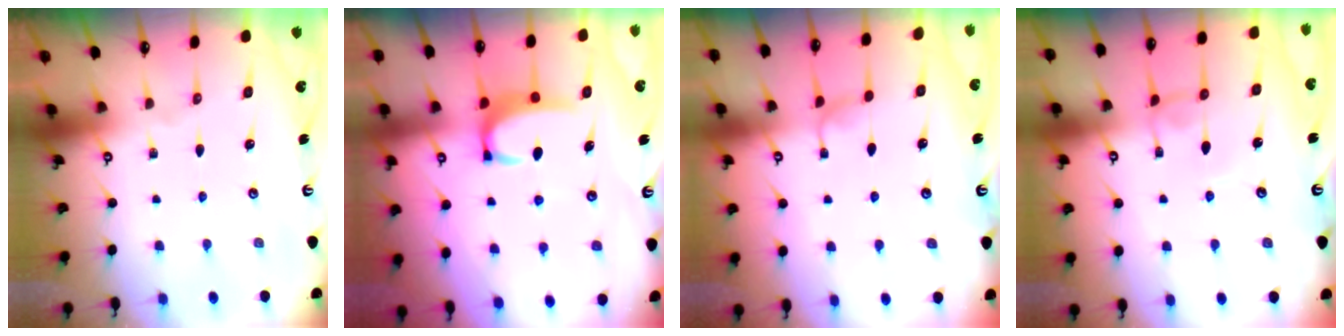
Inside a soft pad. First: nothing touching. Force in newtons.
{"total": 3.5, "press": 3.5, "slide": 0.5}
{"total": 0.9, "press": 0.3, "slide": 0.8}
{"total": 2.0, "press": 2.0, "slide": 0.2}